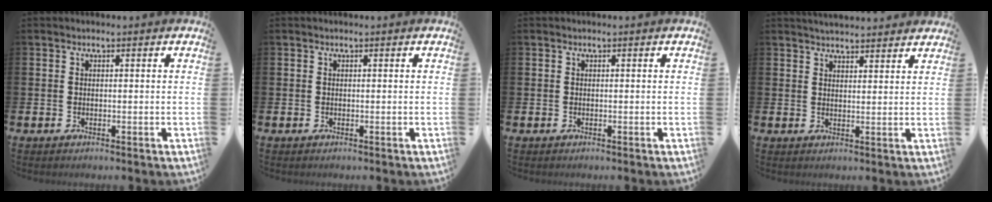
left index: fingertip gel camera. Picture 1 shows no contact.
{"total": 0.0}
{"total": 0.0}
{"total": 3.4, "force": [3.4, 0.4, 0.2], "torque": [-0.007, -0.016, 0.063]}